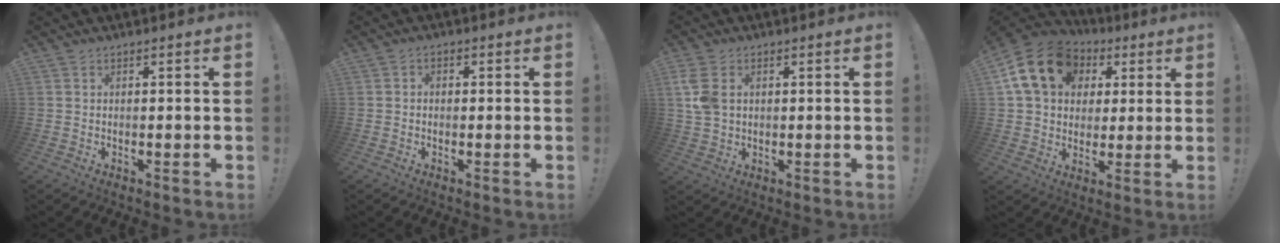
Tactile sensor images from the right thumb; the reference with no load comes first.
{"total": 1.7, "force": [-0.9, 1.2, 0.9], "torque": [-0.019, 0.009, -0.016]}
{"total": 6.9, "force": [2.2, 4.9, 4.4], "torque": [-0.090, -0.006, 0.040]}
{"total": 18.6, "force": [6.7, 14.1, 10.2], "torque": [-0.167, -0.014, 0.132]}